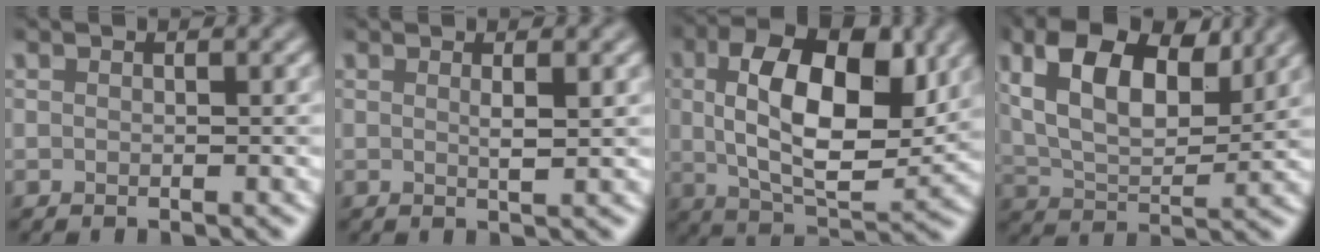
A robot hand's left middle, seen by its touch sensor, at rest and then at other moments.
{"total": 1.5, "force": [0.5, 0.3, 1.4], "torque": [-0.019, 0.001, 0.004]}
{"total": 11.3, "force": [2.5, 5.7, 9.4], "torque": [-0.146, 0.005, 0.038]}
{"total": 9.6, "force": [4.3, 4.8, 7.1], "torque": [-0.130, 0.010, 0.075]}